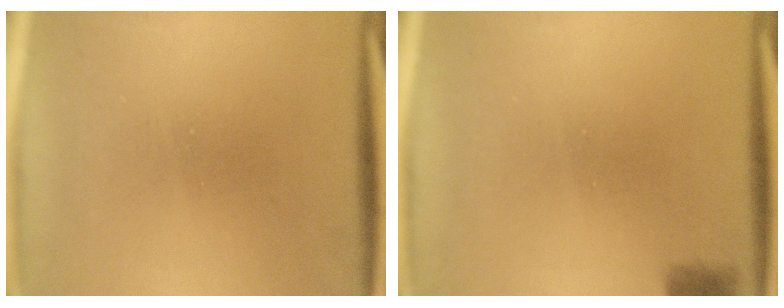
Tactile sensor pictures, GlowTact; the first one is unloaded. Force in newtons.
{"total": 2.9}